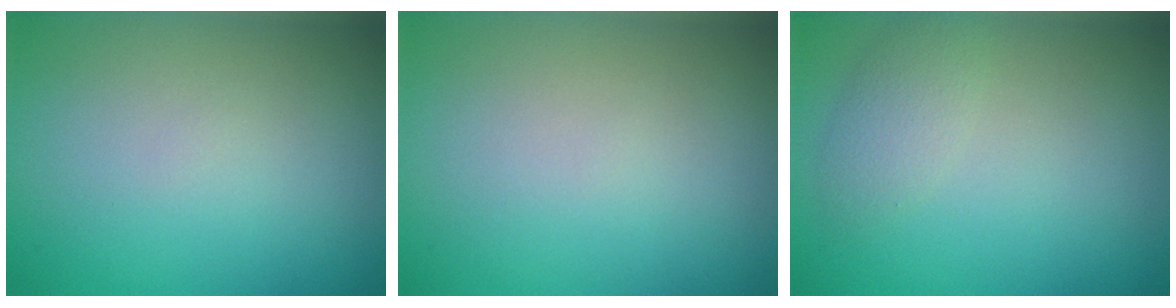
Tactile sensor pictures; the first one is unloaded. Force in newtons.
{"total": 0.0}
{"total": 1.8, "press": 1.8, "slide": 0.1}